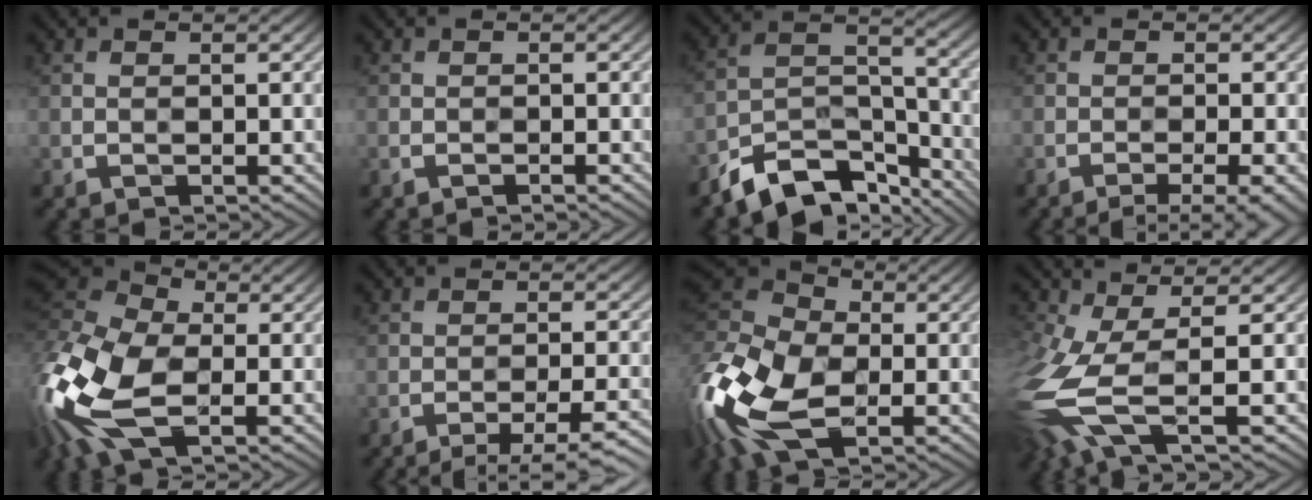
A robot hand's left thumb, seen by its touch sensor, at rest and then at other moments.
{"total": 0.8, "force": [-0.8, 0.0, 0.1], "torque": [0.001, 0.002, -0.016]}
{"total": 11.6, "force": [-9.1, 4.7, 5.5], "torque": [-0.096, -0.007, -0.169]}
{"total": 5.3, "force": [-3.6, 1.0, 3.8], "torque": [-0.046, 0.002, -0.056]}
{"total": 15.2, "force": [-3.6, 8.4, 12.2], "torque": [-0.325, -0.026, -0.068]}
{"total": 7.6, "force": [-5.8, 1.3, 4.7], "torque": [-0.070, 0.005, -0.072]}
{"total": 16.5, "force": [-4.7, 9.8, 12.3], "torque": [-0.321, -0.022, -0.075]}
{"total": 9.2, "force": [-2.1, 3.2, 8.3], "torque": [-0.202, -0.022, -0.038]}